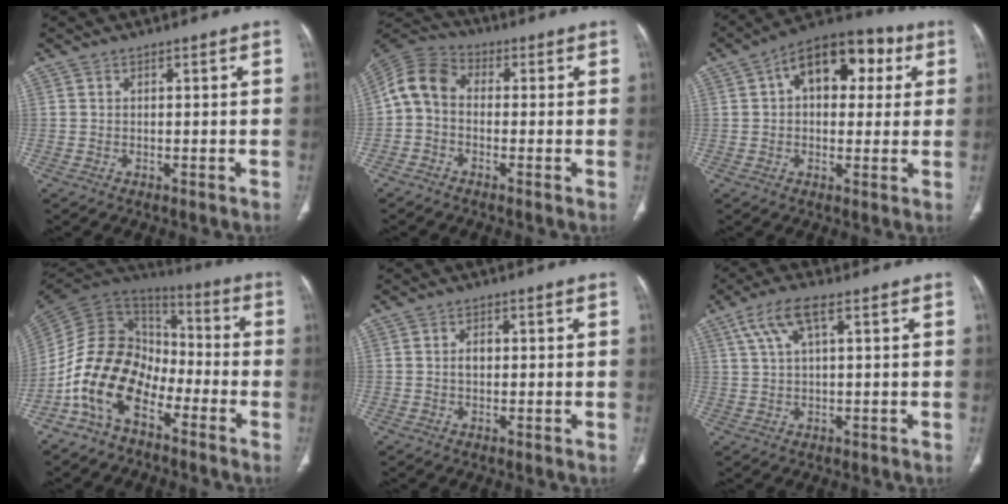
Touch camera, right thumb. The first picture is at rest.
{"total": 7.7, "force": [-0.6, 5.7, 5.2], "torque": [-0.092, 0.025, -0.031]}
{"total": 15.1, "force": [4.5, 9.2, 11.1], "torque": [-0.121, 0.027, 0.060]}
{"total": 16.2, "force": [-7.5, 10.3, 10.0], "torque": [-0.169, 0.075, -0.150]}
{"total": 2.2, "force": [0.2, 1.5, 1.6], "torque": [-0.028, 0.004, 0.003]}
{"total": 6.5, "force": [2.8, 1.9, 5.6], "torque": [-0.130, 0.016, 0.060]}